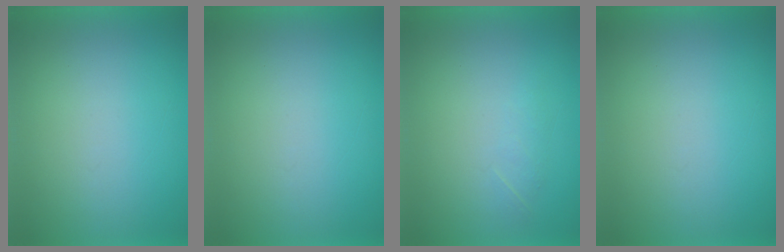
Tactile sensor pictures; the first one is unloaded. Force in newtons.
{"total": 0.0}
{"total": 1.3}
{"total": 0.0}